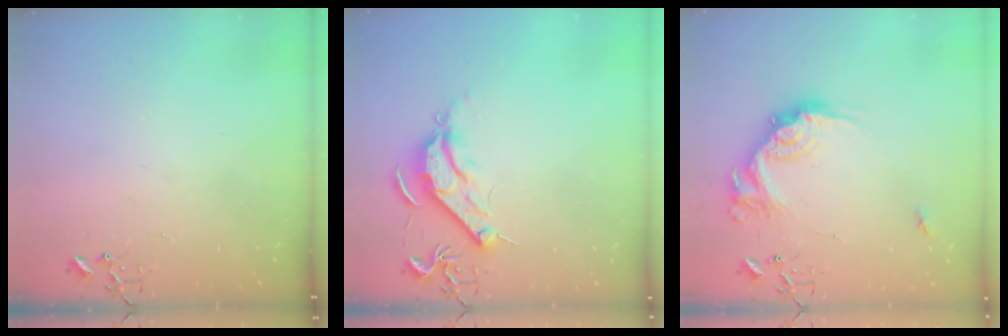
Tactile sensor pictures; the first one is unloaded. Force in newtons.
{"total": 9.1, "press": 9.0, "slide": 0.8}
{"total": 16.6, "press": 16.6, "slide": 0.9}